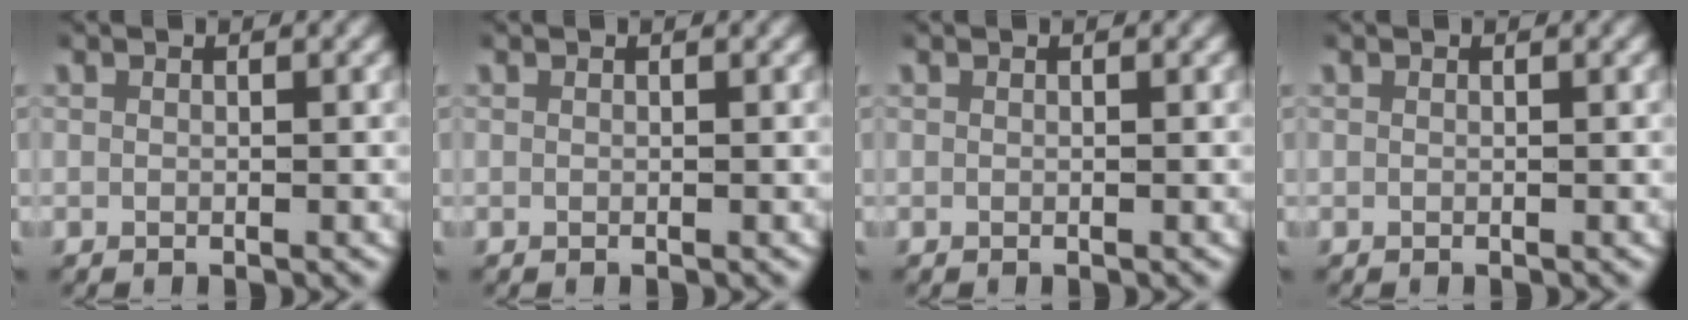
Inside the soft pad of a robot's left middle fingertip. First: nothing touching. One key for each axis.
{"total": 0.0}
{"total": 0.0}
{"total": 0.0}